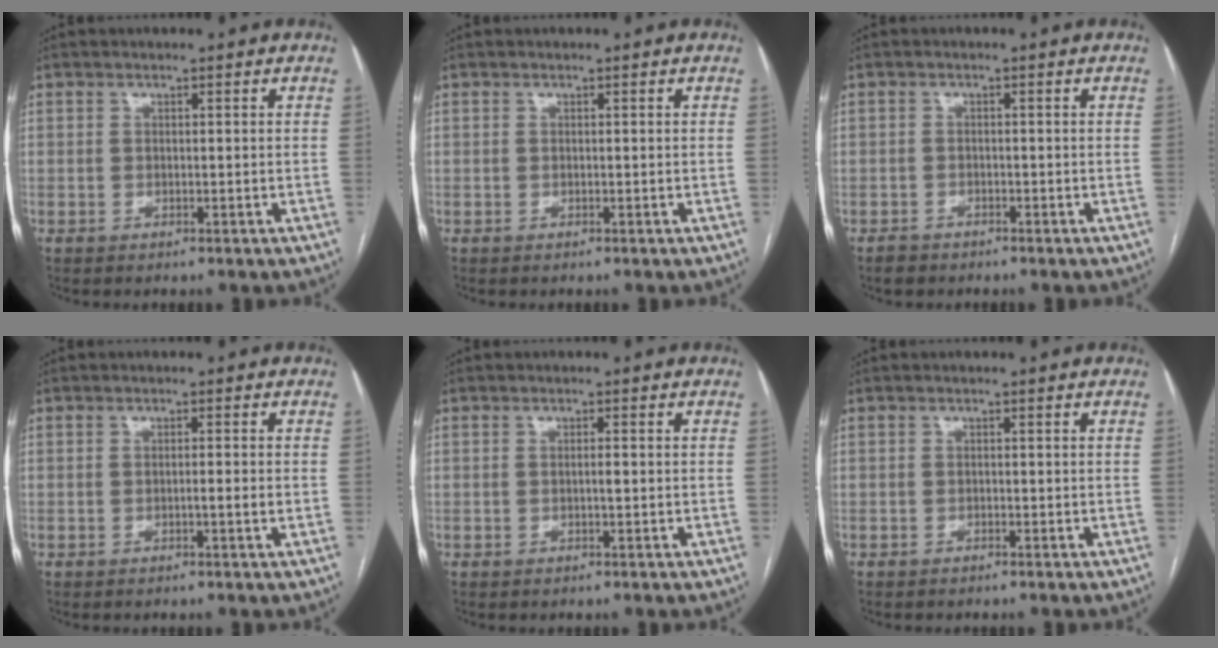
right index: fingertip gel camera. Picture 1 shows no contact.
{"total": 0.0}
{"total": 1.9, "force": [-1.5, 1.2, 0.2], "torque": [-0.011, 0.003, -0.025]}
{"total": 1.5, "force": [-0.4, -0.2, 1.4], "torque": [-0.022, -0.001, -0.007]}
{"total": 1.0, "force": [-0.1, 0.0, 1.0], "torque": [-0.018, 0.000, -0.002]}
{"total": 0.0}